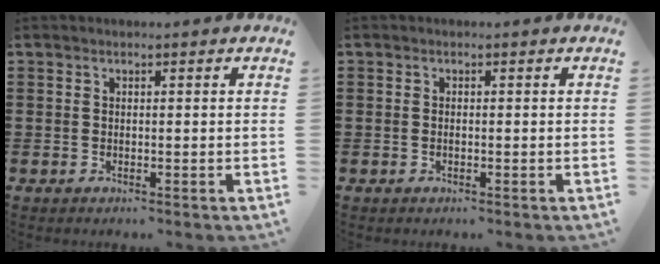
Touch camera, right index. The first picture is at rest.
{"total": 0.5, "force": [-0.1, 0.2, 0.5], "torque": [-0.011, -0.001, -0.002]}